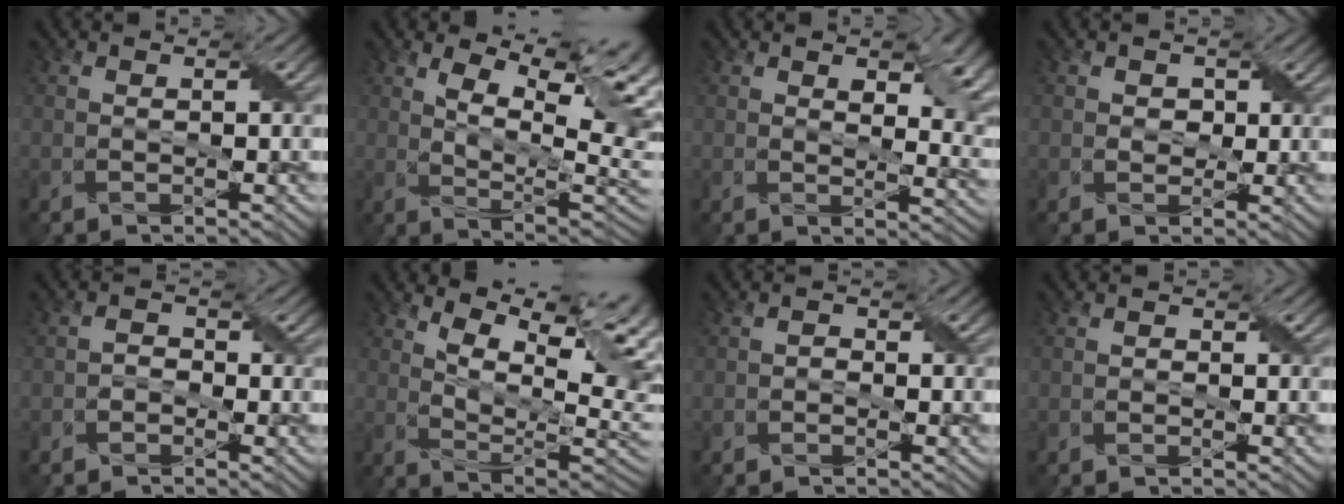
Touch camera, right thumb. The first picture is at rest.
{"total": 13.8, "force": [5.2, 5.6, 11.5], "torque": [-0.186, 0.017, 0.079]}
{"total": 8.6, "force": [3.6, 4.2, 6.7], "torque": [-0.094, -0.011, 0.064]}
{"total": 2.0, "force": [0.6, 1.7, 0.8], "torque": [-0.019, -0.002, 0.003]}
{"total": 1.4, "force": [-0.8, 1.0, 0.4], "torque": [-0.010, 0.006, -0.022]}
{"total": 13.8, "force": [6.4, 5.4, 10.9], "torque": [-0.186, 0.016, 0.102]}
{"total": 0.8, "force": [-0.5, 0.6, 0.2], "torque": [-0.006, 0.001, -0.012]}
{"total": 0.5, "force": [-0.3, 0.4, 0.0], "torque": [0.000, -0.002, -0.007]}